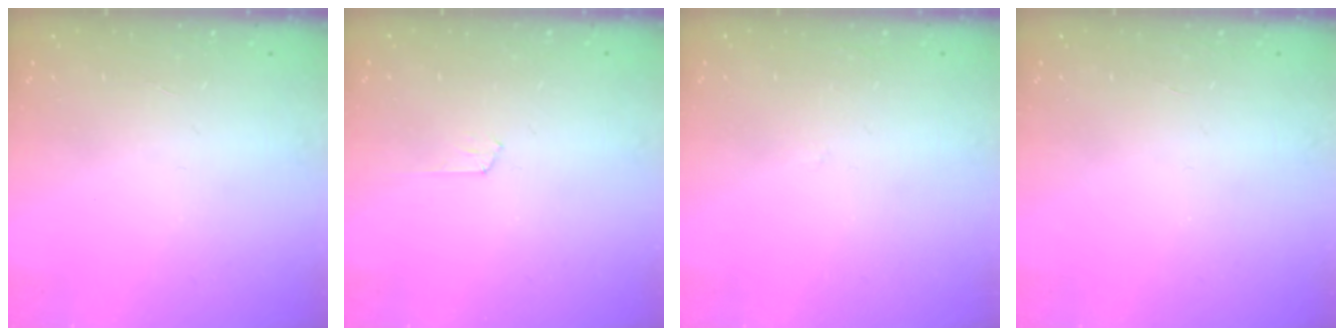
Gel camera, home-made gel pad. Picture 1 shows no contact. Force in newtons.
{"total": 3.5, "press": 3.4, "slide": 0.4}
{"total": 2.5, "press": 2.5, "slide": 0.3}
{"total": 0.0}